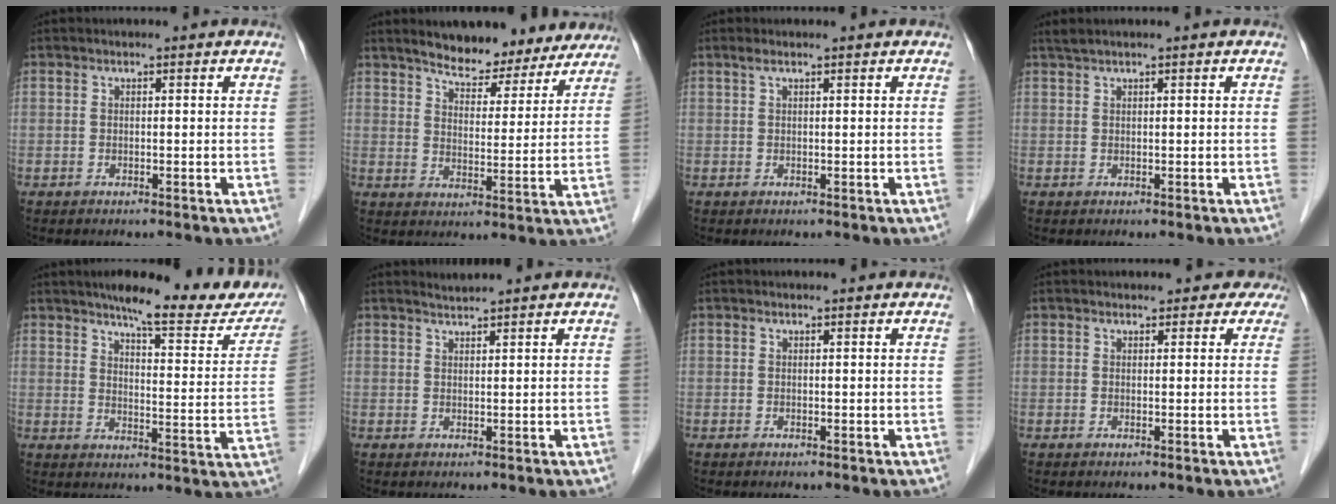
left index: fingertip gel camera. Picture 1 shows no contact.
{"total": 12.9, "force": [11.5, 4.0, 4.4], "torque": [-0.043, 0.003, 0.150]}
{"total": 1.1, "force": [0.8, 0.0, 0.7], "torque": [-0.022, 0.014, 0.019]}
{"total": 1.1, "force": [0.8, -0.1, 0.7], "torque": [-0.018, 0.018, 0.024]}
{"total": 17.4, "force": [14.6, 3.2, 8.9], "torque": [-0.101, -0.019, 0.174]}
{"total": 1.3, "force": [1.2, -0.4, -0.1], "torque": [-0.006, 0.003, 0.026]}
{"total": 0.0}
{"total": 3.3, "force": [2.6, 2.0, 0.4], "torque": [0.019, -0.003, 0.009]}